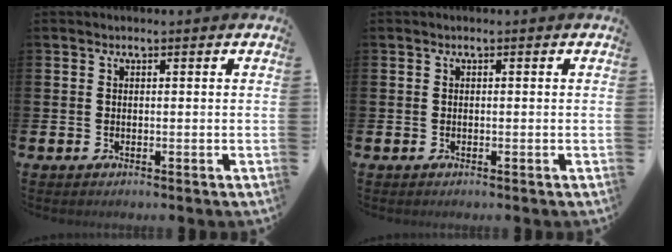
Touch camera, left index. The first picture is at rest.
{"total": 0.0}